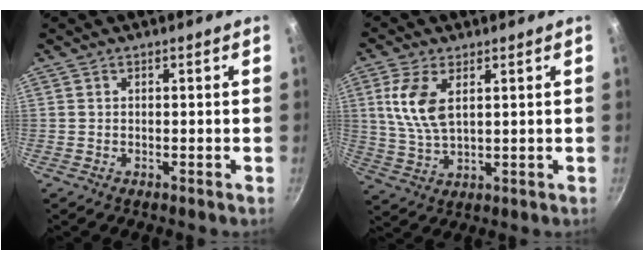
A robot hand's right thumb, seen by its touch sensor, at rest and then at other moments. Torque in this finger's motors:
{"motor_torque": [0.98, 1.14, 1.44, 0.08, 0.40]}